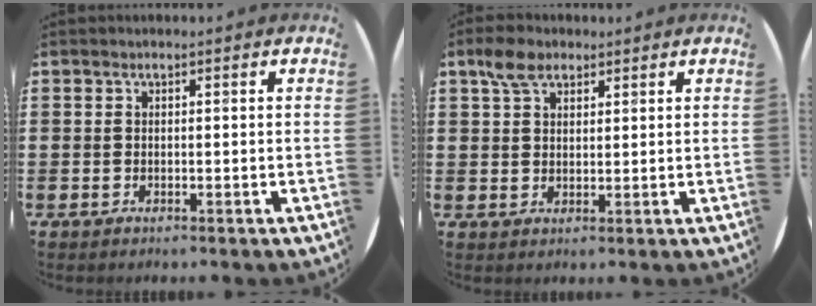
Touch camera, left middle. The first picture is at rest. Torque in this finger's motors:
{"motor_torque": [0.56, -0.30, -0.05, -0.02]}